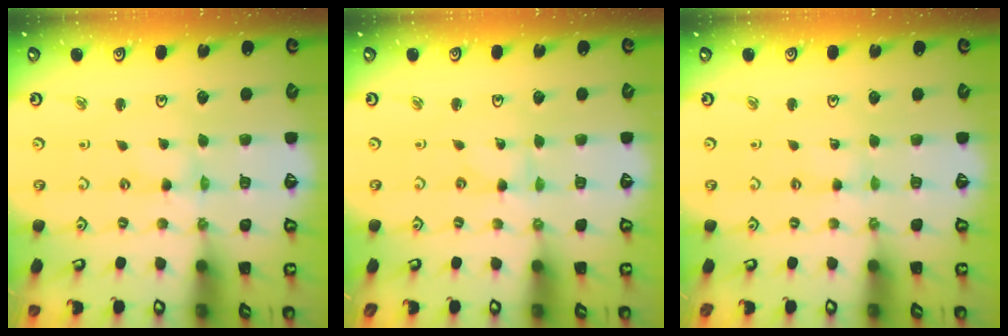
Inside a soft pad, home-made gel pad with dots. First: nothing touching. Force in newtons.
{"total": 0.0}
{"total": 1.5, "press": 1.5, "slide": 0.3}